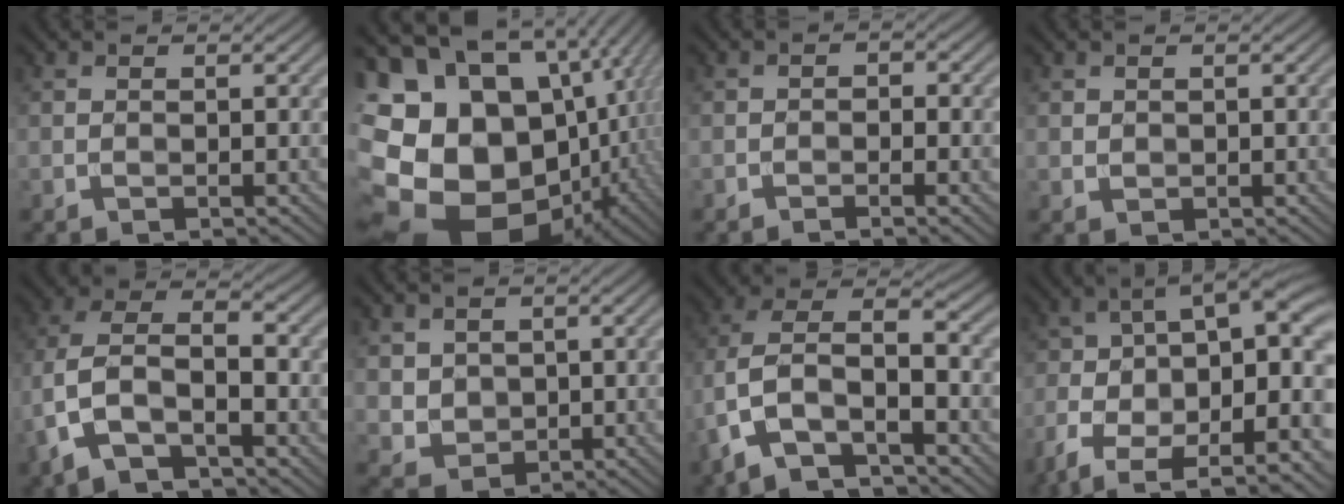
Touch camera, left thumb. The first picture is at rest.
{"total": 22.7, "force": [-3.5, 17.3, 14.2], "torque": [-0.305, -0.032, -0.046]}
{"total": 2.1, "force": [-1.1, 0.7, 1.5], "torque": [-0.023, 0.003, -0.023]}
{"total": 0.9, "force": [0.4, 0.8, 0.3], "torque": [-0.009, -0.003, 0.012]}
{"total": 9.5, "force": [-3.5, 4.8, 7.4], "torque": [-0.169, 0.007, -0.078]}
{"total": 3.6, "force": [1.1, 3.2, 1.3], "torque": [-0.054, -0.015, 0.021]}
{"total": 10.8, "force": [-4.1, 5.2, 8.5], "torque": [-0.186, 0.004, -0.084]}
{"total": 14.3, "force": [-3.3, 8.5, 11.1], "torque": [-0.217, -0.013, -0.045]}